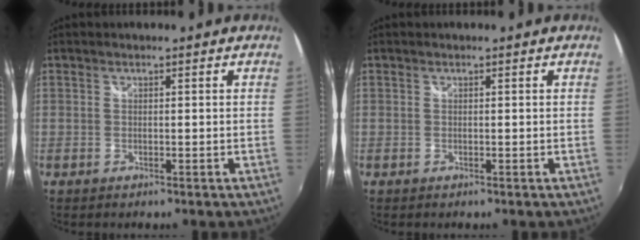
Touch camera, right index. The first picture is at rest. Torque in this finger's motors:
{"motor_torque": [0.00, 0.02, -0.01, 0.00]}